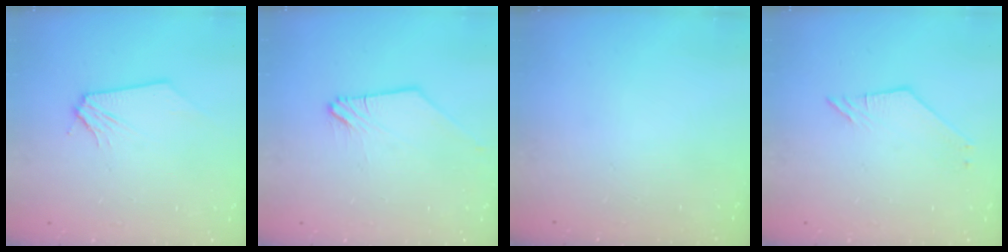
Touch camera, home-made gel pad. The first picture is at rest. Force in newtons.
{"total": 1.2, "press": 1.2, "slide": 0.2}
{"total": 0.0}
{"total": 2.4, "press": 2.4, "slide": 0.1}